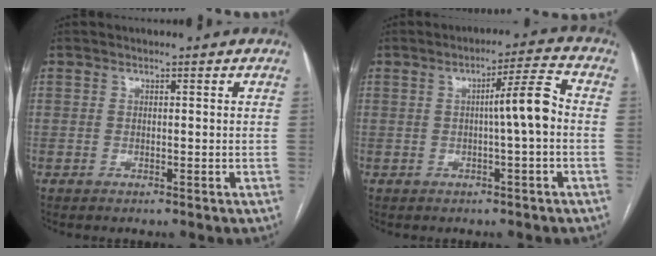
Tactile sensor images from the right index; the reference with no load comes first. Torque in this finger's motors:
{"motor_torque": [0.91, 0.09, 0.40, 0.10]}